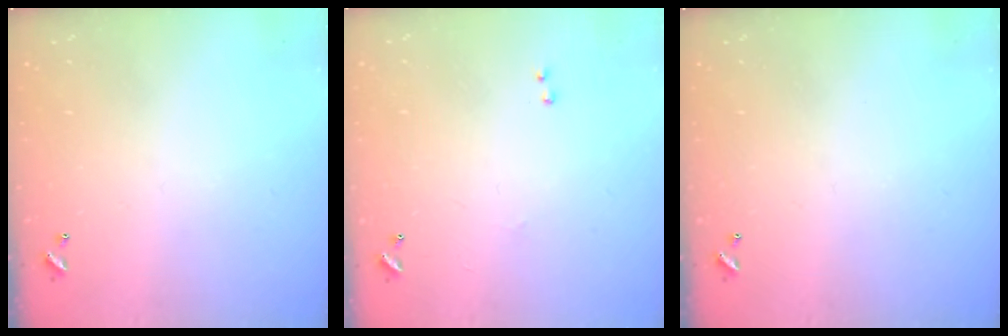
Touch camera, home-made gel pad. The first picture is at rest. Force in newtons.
{"total": 2.1, "press": 2.0, "slide": 0.7}
{"total": 0.0}